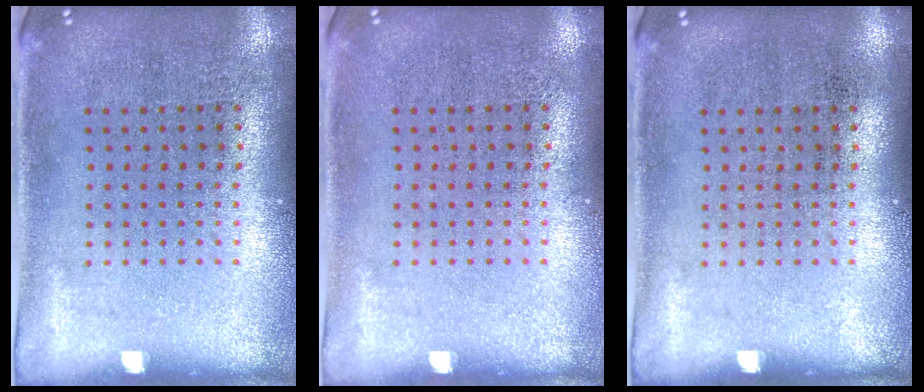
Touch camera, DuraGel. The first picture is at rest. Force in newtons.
{"total": 0.0}
{"total": 0.0}